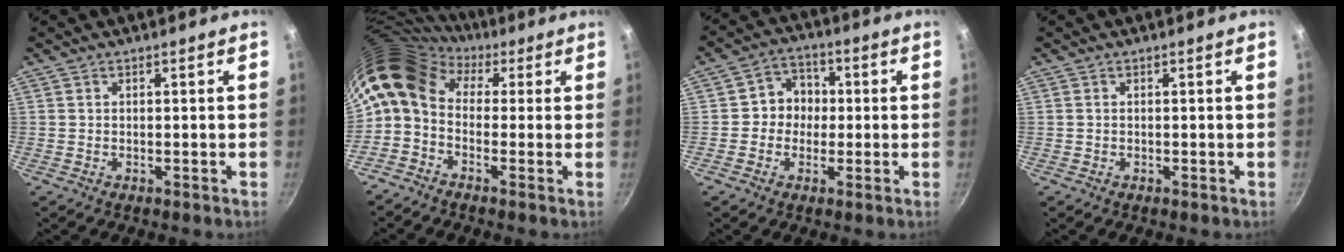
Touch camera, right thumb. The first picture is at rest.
{"total": 12.4, "force": [2.5, 8.9, 8.3], "torque": [-0.158, 0.031, 0.022]}
{"total": 6.6, "force": [-0.2, 6.1, 2.5], "torque": [0.006, 0.016, -0.016]}
{"total": 0.0}